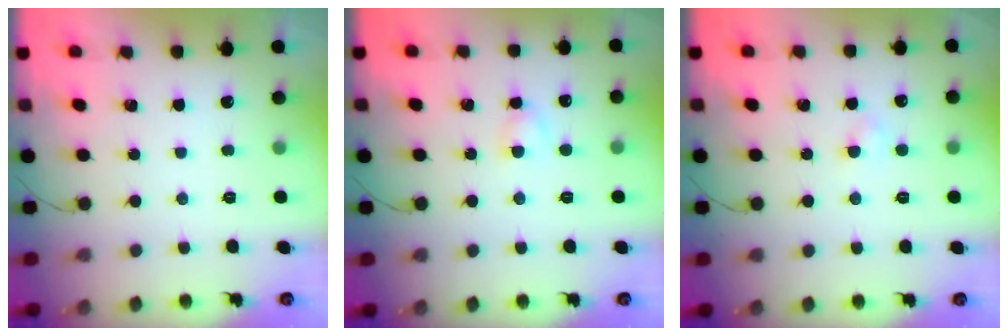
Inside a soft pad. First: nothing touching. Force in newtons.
{"total": 2.9, "press": 2.7, "slide": 1.0}
{"total": 1.8, "press": 1.6, "slide": 0.8}